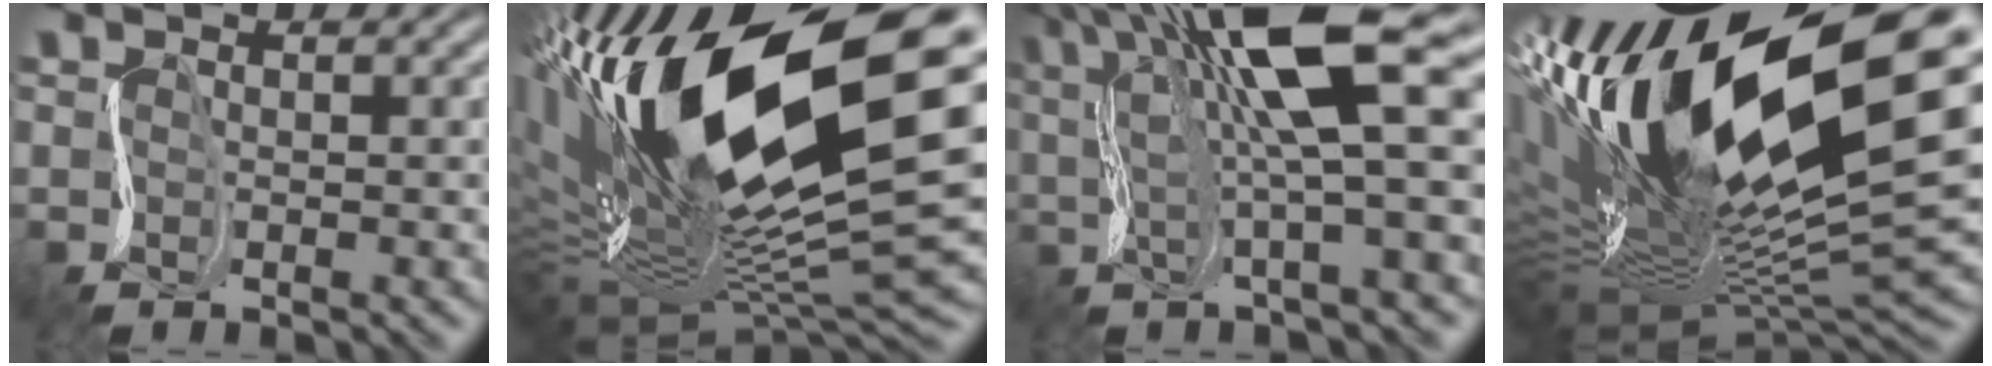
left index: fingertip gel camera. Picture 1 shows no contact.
{"total": 17.4, "force": [5.1, 6.2, 15.5], "torque": [-0.295, 0.000, 0.089]}
{"total": 11.9, "force": [4.7, 2.2, 10.7], "torque": [-0.173, 0.020, 0.080]}
{"total": 18.2, "force": [4.5, 4.9, 17.0], "torque": [-0.311, -0.003, 0.079]}